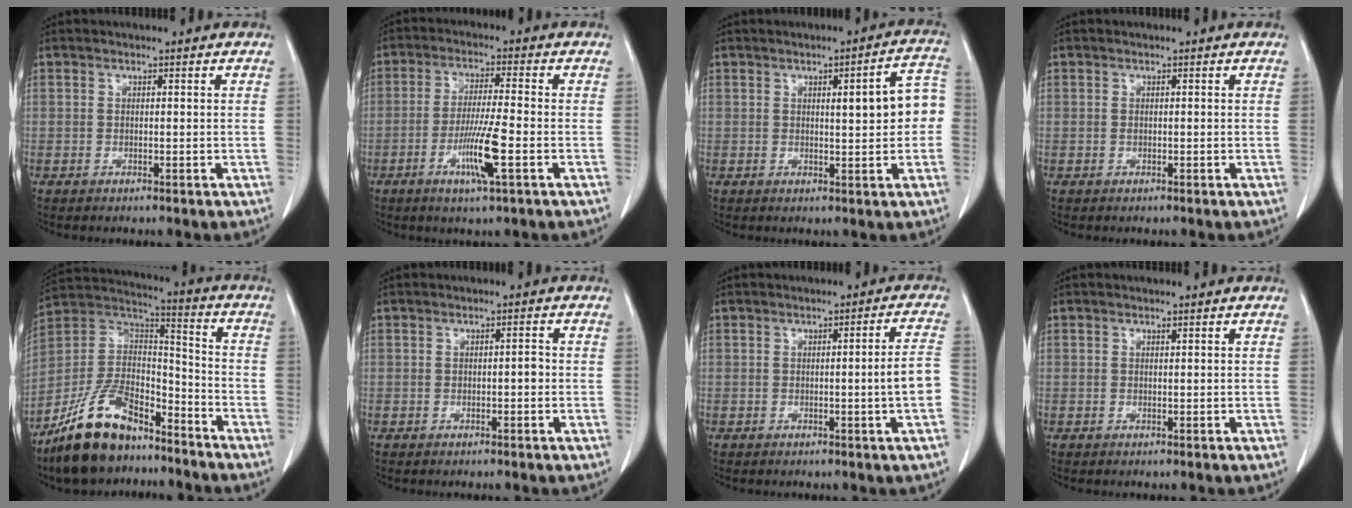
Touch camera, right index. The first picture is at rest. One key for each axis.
{"total": 7.9, "fx": -2.9, "fy": -0.3, "fz": 7.3, "tx": -0.137, "ty": -0.014, "tz": -0.055}
{"total": 7.1, "fx": 0.4, "fy": 1.3, "fz": 6.9, "tx": -0.085, "ty": 0.021, "tz": 0.005}
{"total": 0.0}
{"total": 16.4, "fx": -12.3, "fy": 6.6, "fz": 8.7, "tx": -0.171, "ty": 0.026, "tz": -0.223}
{"total": 1.1, "fx": -0.2, "fy": 0.3, "fz": 1.1, "tx": -0.012, "ty": 0.002, "tz": -0.003}
{"total": 5.0, "fx": -1.0, "fy": -0.8, "fz": 4.8, "tx": -0.059, "ty": 0.001, "tz": -0.017}
{"total": 0.0}